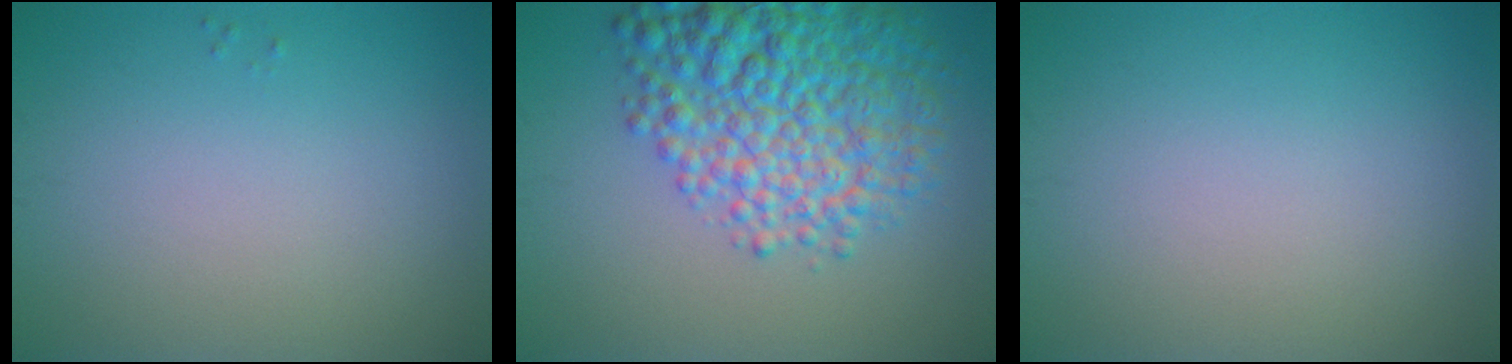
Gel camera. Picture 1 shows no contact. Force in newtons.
{"total": 8.9, "press": 8.9, "slide": 0.3}
{"total": 0.0}